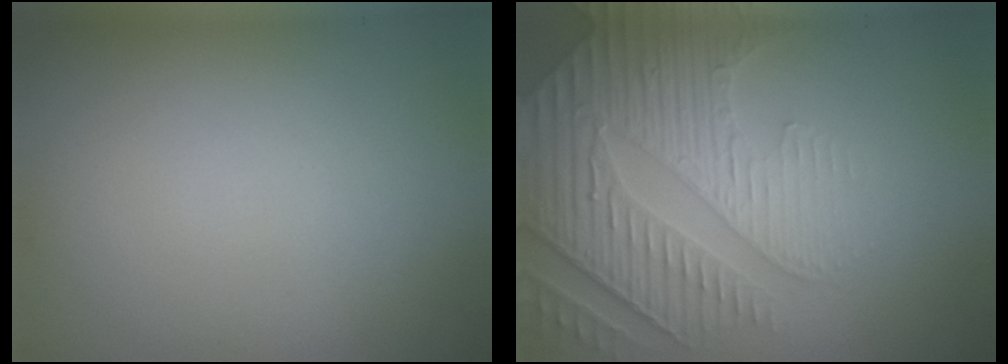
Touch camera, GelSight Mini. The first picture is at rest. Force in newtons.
{"total": 6.3, "press": 5.1, "slide": 3.7}